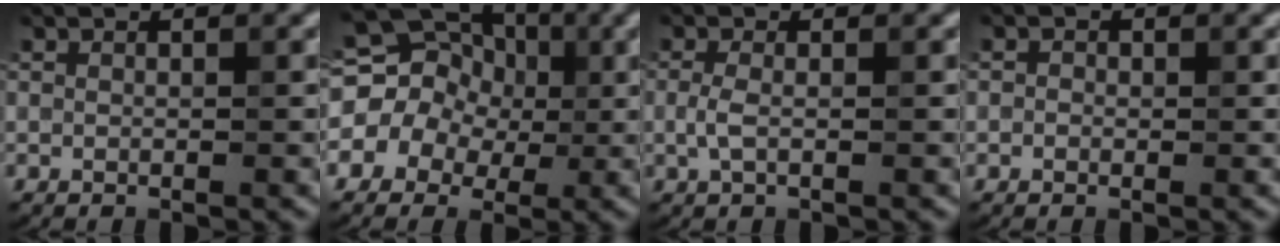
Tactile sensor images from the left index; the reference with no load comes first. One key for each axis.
{"total": 12.2, "fx": 1.0, "fy": 11.0, "fz": 5.2, "tx": -0.098, "ty": 0.050, "tz": -0.033}
{"total": 1.5, "fx": -0.2, "fy": 0.6, "fz": 1.4, "tx": -0.034, "ty": 0.000, "tz": -0.007}
{"total": 0.6, "fx": -0.1, "fy": 0.6, "fz": 0.2, "tx": -0.002, "ty": -0.005, "tz": -0.006}